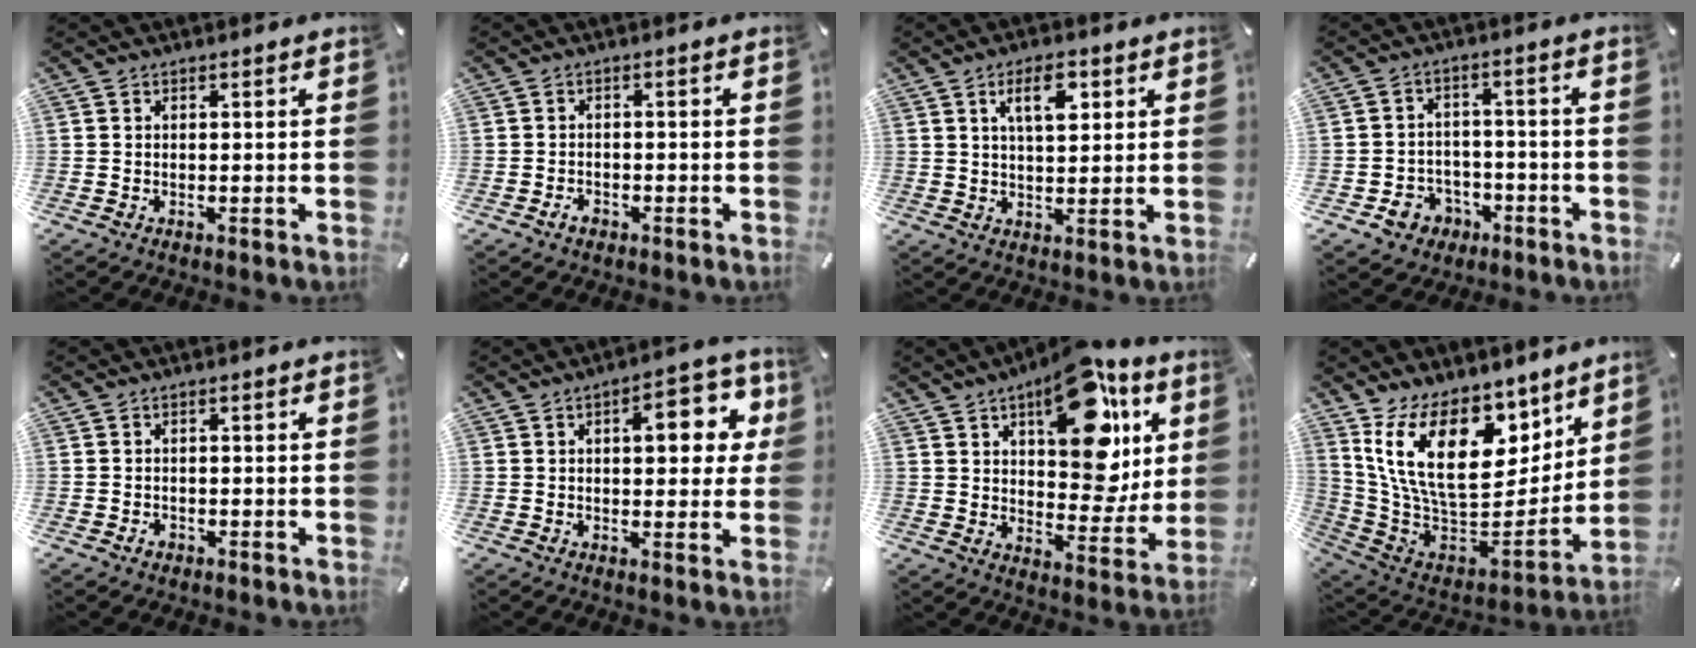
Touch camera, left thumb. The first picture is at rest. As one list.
[{"total": 2.4, "force": [-1.4, 1.5, 1.1], "torque": [-0.028, 0.005, -0.031]}, {"total": 7.9, "force": [3.4, 3.6, 6.1], "torque": [-0.098, -0.005, 0.054]}, {"total": 6.8, "force": [-3.1, 5.8, 1.8], "torque": [-0.036, 0.017, -0.056]}, {"total": 1.5, "force": [-0.7, 1.0, 0.8], "torque": [-0.015, 0.004, -0.016]}, {"total": 12.1, "force": [3.0, 6.0, 10.0], "torque": [-0.117, -0.007, 0.041]}, {"total": 22.4, "force": [11.0, 12.3, 15.1], "torque": [-0.190, -0.069, 0.185]}, {"total": 22.5, "force": [10.3, 13.3, 15.0], "torque": [-0.285, -0.080, 0.188]}]